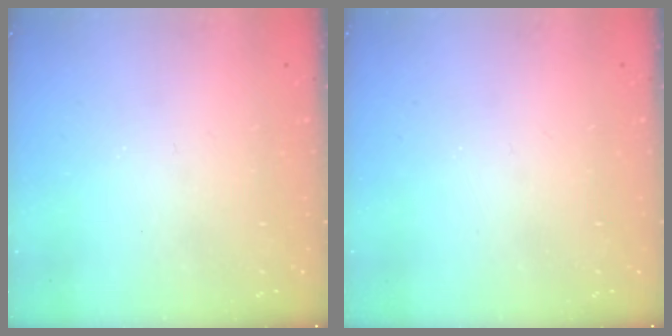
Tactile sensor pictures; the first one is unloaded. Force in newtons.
{"total": 0.0}